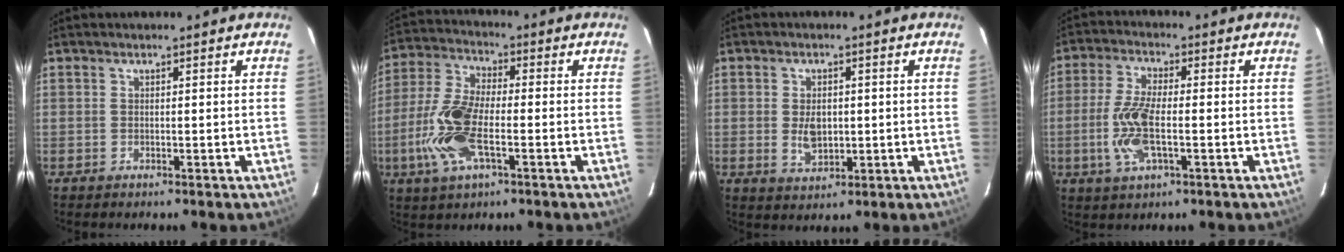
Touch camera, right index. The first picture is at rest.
{"total": 13.0, "force": [-3.8, 5.1, 11.4], "torque": [-0.255, -0.002, -0.079]}
{"total": 5.2, "force": [-0.2, 3.3, 3.9], "torque": [-0.072, -0.003, 0.003]}
{"total": 9.2, "force": [-2.0, 3.0, 8.5], "torque": [-0.181, -0.002, -0.043]}